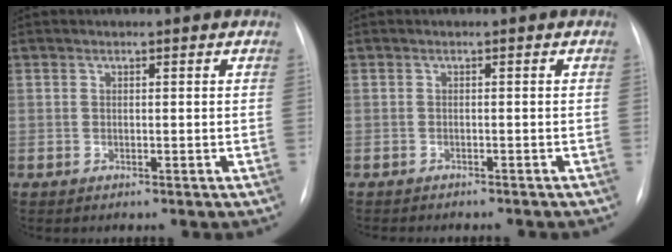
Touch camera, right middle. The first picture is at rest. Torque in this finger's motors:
{"motor_torque": [0.42, -0.46, 0.07, 0.02]}